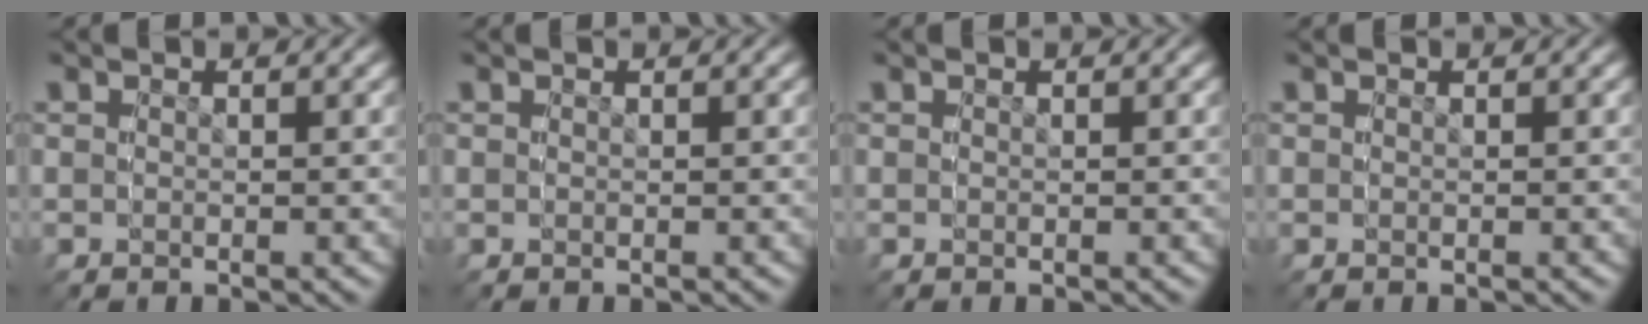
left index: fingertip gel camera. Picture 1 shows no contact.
{"total": 0.0}
{"total": 0.0}
{"total": 0.0}